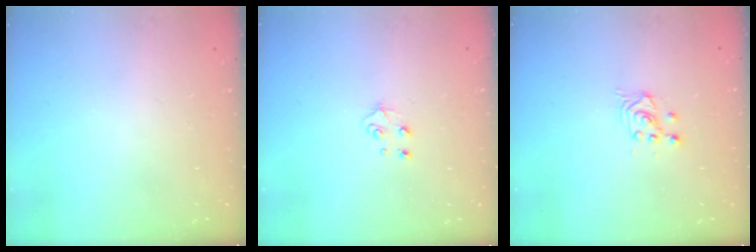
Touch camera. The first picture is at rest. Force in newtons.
{"total": 4.8, "press": 4.8, "slide": 0.4}
{"total": 2.6, "press": 2.6, "slide": 0.1}